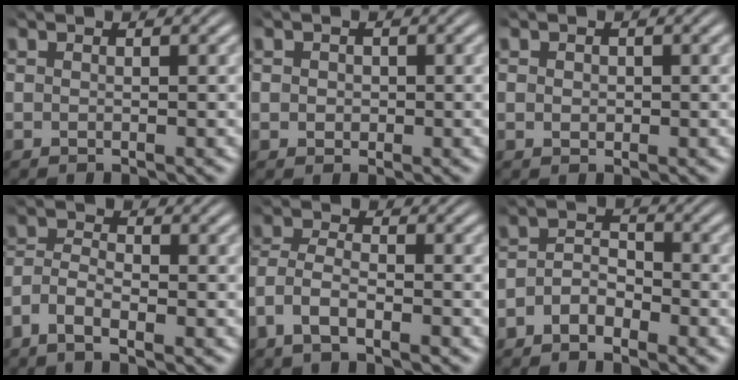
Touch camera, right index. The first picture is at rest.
{"total": 1.3, "force": [0.1, 1.3, 0.3], "torque": [-0.008, 0.002, 0.000]}
{"total": 0.7, "force": [0.1, 0.7, 0.3], "torque": [-0.011, -0.002, 0.005]}
{"total": 3.9, "force": [-1.5, 3.0, 2.0], "torque": [-0.053, -0.007, -0.035]}
{"total": 4.1, "force": [-1.3, 3.2, 2.2], "torque": [-0.068, -0.013, -0.023]}
{"total": 3.9, "force": [-2.1, 2.9, 1.5], "torque": [-0.023, -0.001, -0.046]}